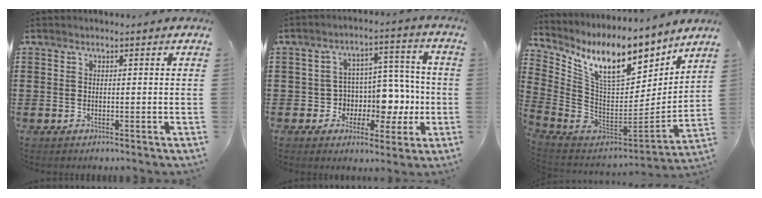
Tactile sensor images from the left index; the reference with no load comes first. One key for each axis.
{"total": 7.3, "fx": -0.6, "fy": 6.6, "fz": 3.2, "tx": -0.056, "ty": -0.005, "tz": -0.007}
{"total": 13.6, "fx": 8.5, "fy": 4.8, "fz": 9.5, "tx": -0.198, "ty": -0.050, "tz": 0.148}